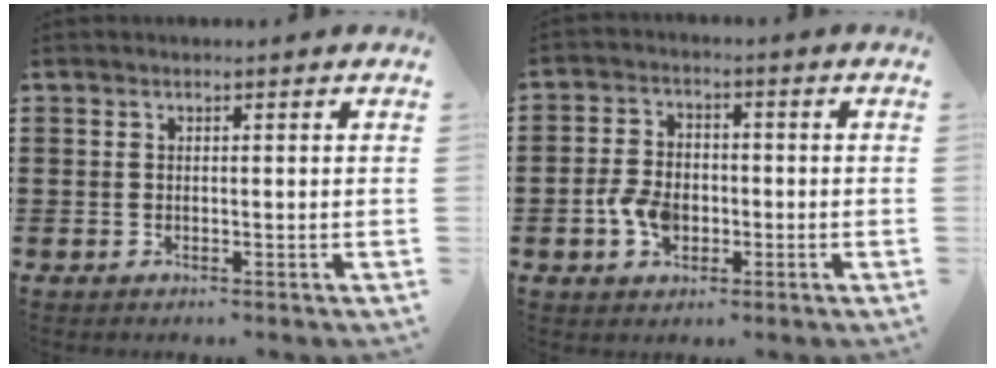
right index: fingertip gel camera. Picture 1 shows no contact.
{"total": 5.4, "force": [-1.5, 3.8, 3.6], "torque": [-0.088, 0.003, -0.031]}